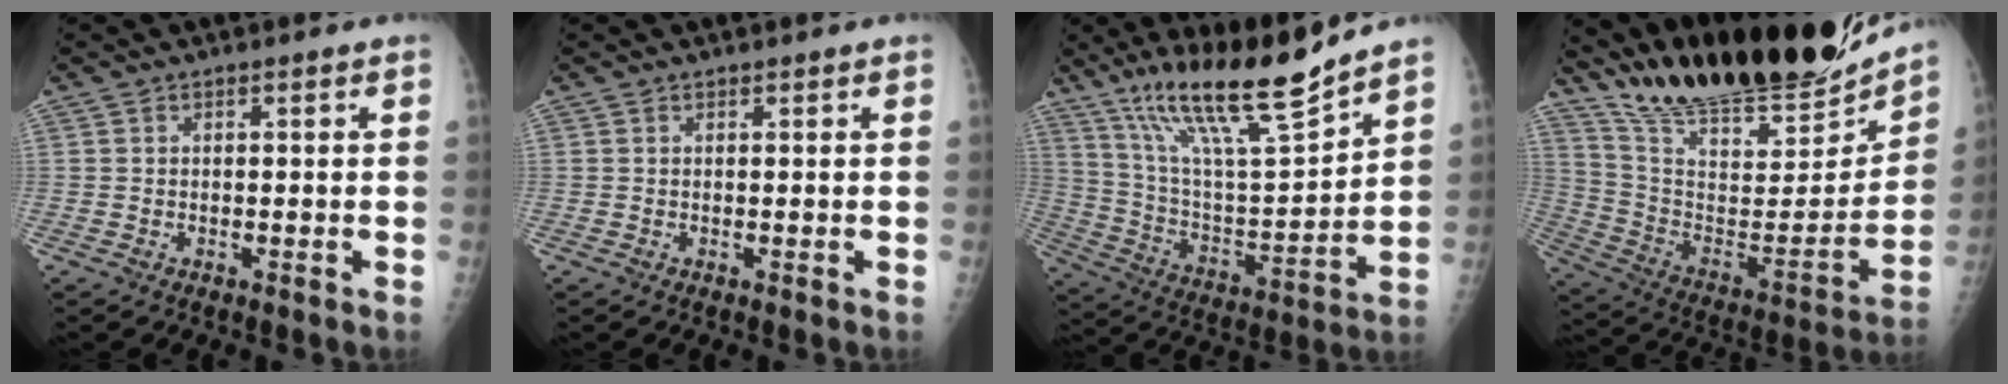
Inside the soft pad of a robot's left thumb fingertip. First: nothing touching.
{"total": 0.0}
{"total": 19.1, "force": [15.0, 2.0, 11.7], "torque": [-0.178, -0.083, 0.275]}
{"total": 26.9, "force": [23.9, 5.5, 11.1], "torque": [-0.159, -0.117, 0.382]}